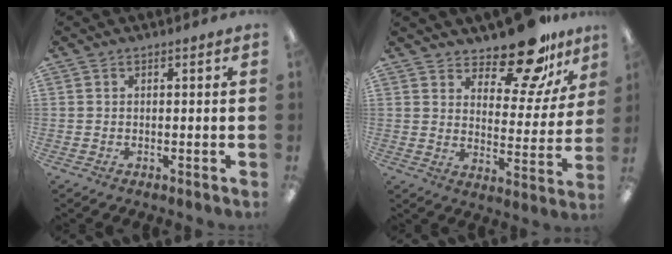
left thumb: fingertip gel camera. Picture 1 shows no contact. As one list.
[{"total": 15.7, "force": [12.9, 5.5, 7.1], "torque": [-0.099, -0.096, 0.220]}]